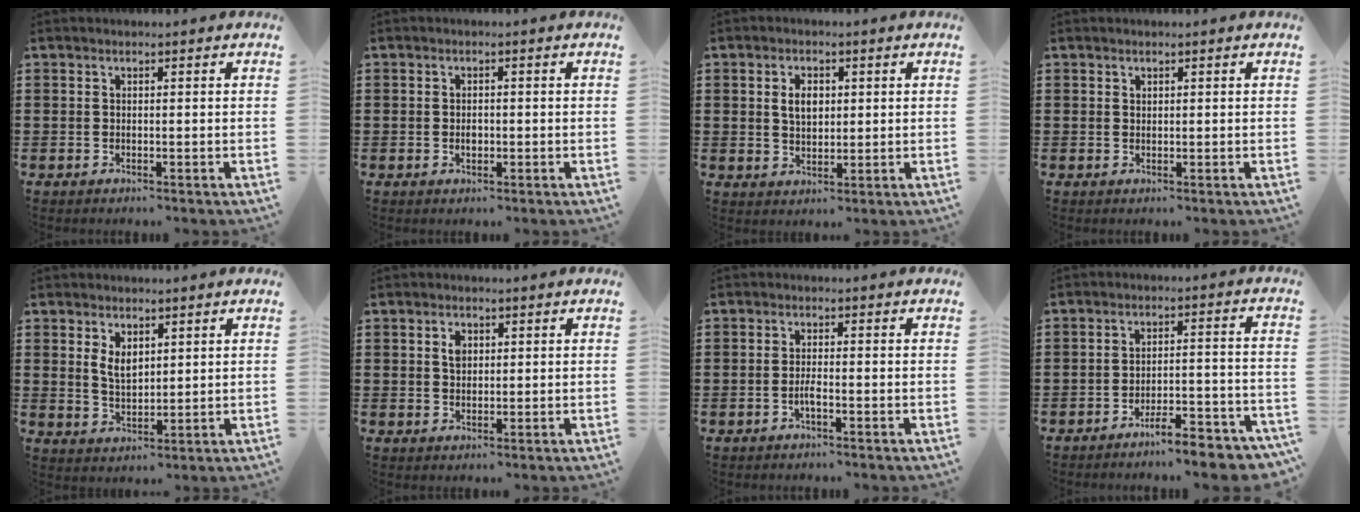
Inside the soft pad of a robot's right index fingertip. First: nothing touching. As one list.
[{"total": 1.5, "force": [-0.3, 0.8, 1.2], "torque": [-0.024, 0.002, -0.005]}, {"total": 3.5, "force": [0.7, 2.2, 2.7], "torque": [-0.050, 0.007, 0.010]}, {"total": 0.5, "force": [0.4, 0.3, 0.0], "torque": [-0.001, 0.002, 0.008]}, {"total": 3.7, "force": [1.7, 2.2, 2.5], "torque": [-0.046, 0.004, 0.028]}, {"total": 2.1, "force": [0.7, 1.4, 1.4], "torque": [-0.030, 0.007, 0.013]}, {"total": 1.9, "force": [-0.9, 0.3, 1.6], "torque": [-0.039, -0.003, -0.017]}, {"total": 6.2, "force": [-5.6, 0.5, 2.4], "torque": [-0.035, 0.004, -0.105]}]